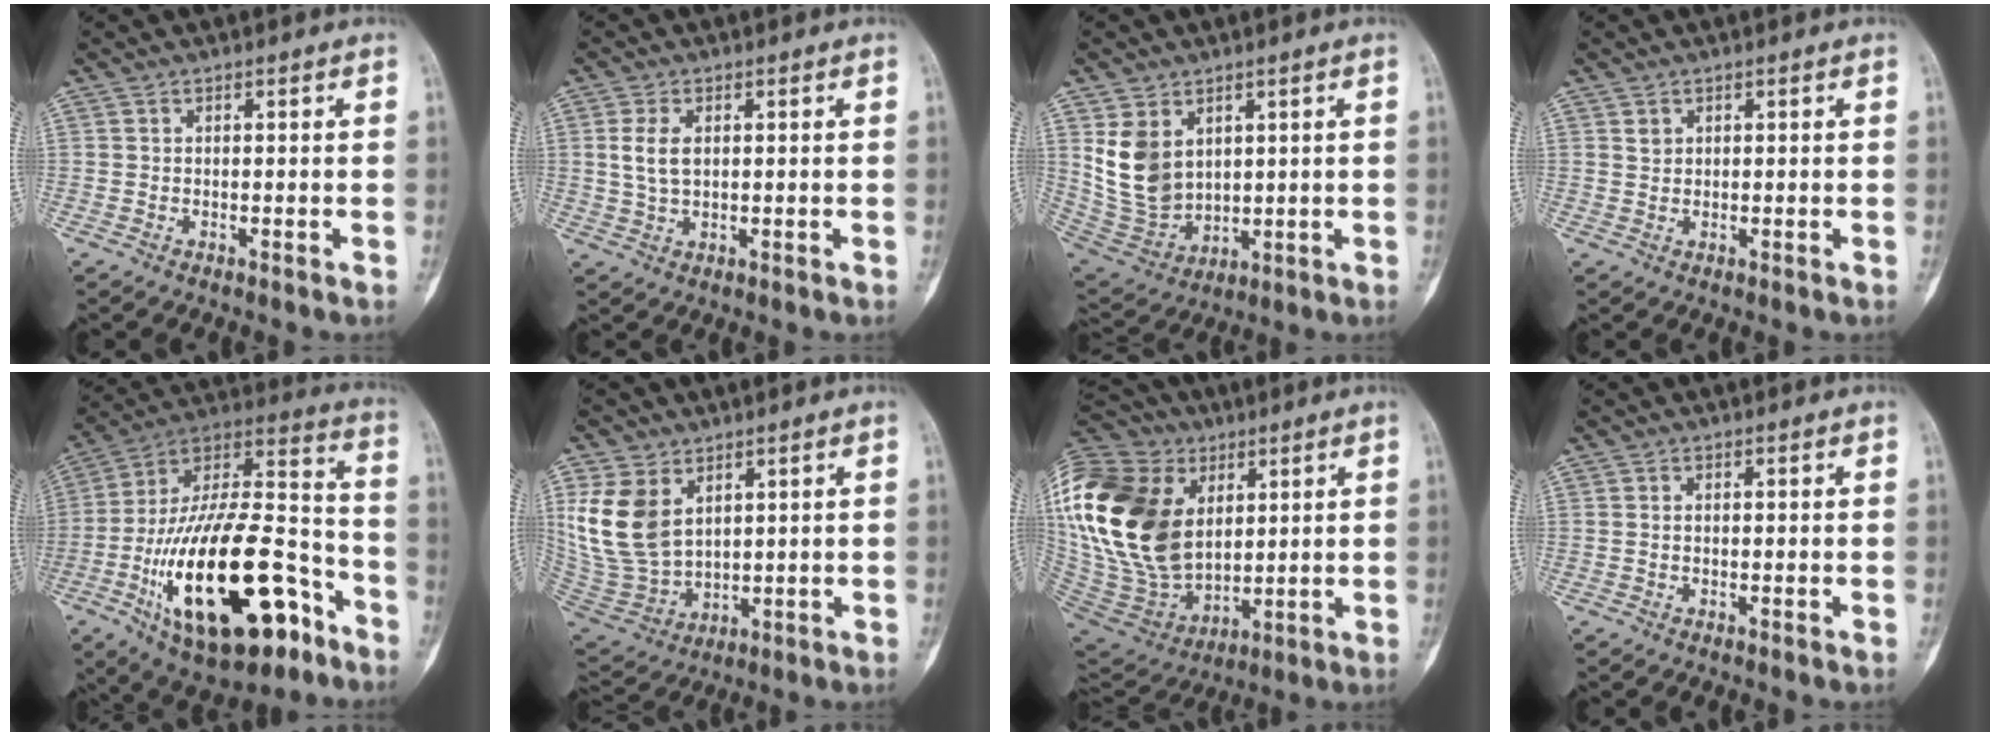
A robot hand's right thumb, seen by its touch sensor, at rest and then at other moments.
{"total": 4.6, "force": [0.9, 2.6, 3.6], "torque": [-0.074, 0.000, 0.019]}
{"total": 11.1, "force": [3.8, 8.1, 6.6], "torque": [-0.107, -0.021, 0.102]}
{"total": 1.2, "force": [0.7, 1.0, 0.4], "torque": [0.001, -0.003, 0.012]}
{"total": 32.3, "force": [-13.2, 14.1, 25.9], "torque": [-0.465, 0.063, -0.205]}
{"total": 13.6, "force": [4.9, 9.3, 8.6], "torque": [-0.163, -0.021, 0.118]}
{"total": 32.5, "force": [7.6, 22.1, 22.6], "torque": [-0.487, 0.003, 0.155]}
{"total": 0.7, "force": [0.0, 0.4, 0.5], "torque": [-0.015, 0.003, 0.001]}